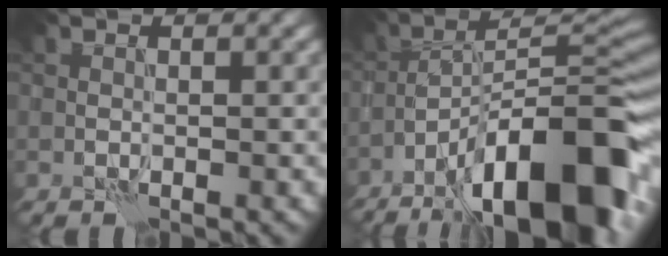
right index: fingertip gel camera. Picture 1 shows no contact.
{"total": 15.9, "force": [-9.4, 4.9, 11.9], "torque": [-0.173, 0.023, -0.160]}